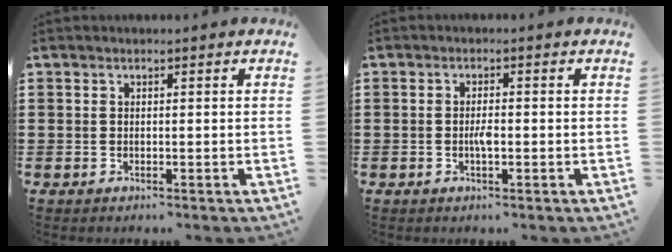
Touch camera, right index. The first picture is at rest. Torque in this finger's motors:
{"motor_torque": [0.54, -0.47, 0.15, 0.07]}